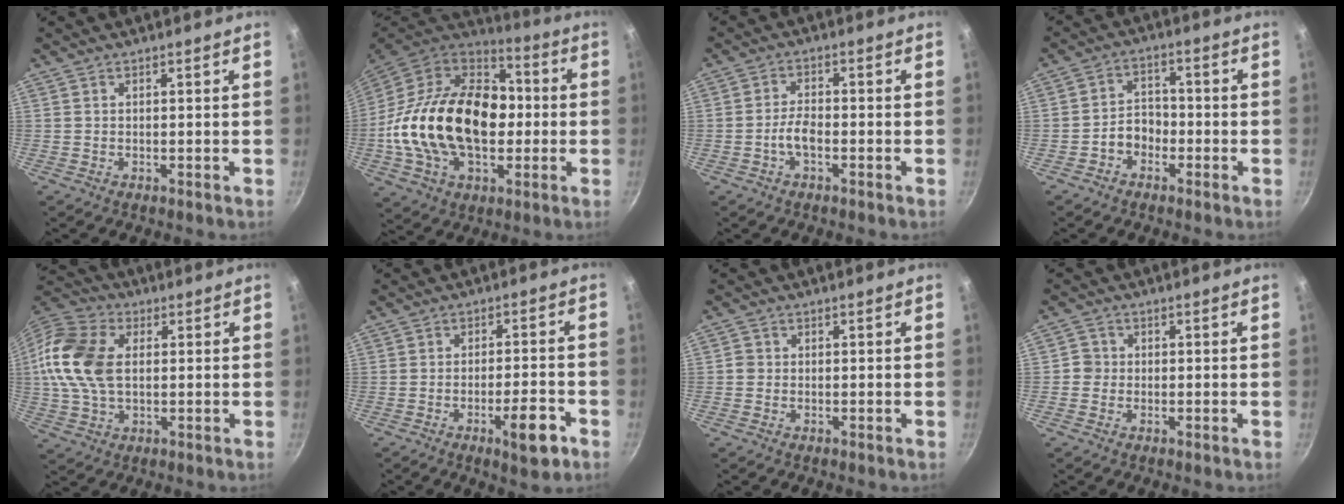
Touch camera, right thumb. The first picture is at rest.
{"total": 28.9, "force": [-1.7, 18.9, 21.9], "torque": [-0.368, 0.040, -0.034]}
{"total": 3.8, "force": [-1.6, 1.8, 3.0], "torque": [-0.054, 0.021, -0.033]}
{"total": 4.9, "force": [-2.2, 3.7, 2.4], "torque": [-0.015, 0.033, -0.042]}
{"total": 15.2, "force": [1.5, 9.9, 11.5], "torque": [-0.215, 0.017, 0.014]}
{"total": 7.8, "force": [-3.7, 2.1, 6.6], "torque": [-0.087, 0.024, -0.049]}
{"total": 1.5, "force": [-0.5, 1.4, 0.4], "torque": [-0.003, 0.005, -0.014]}
{"total": 2.5, "force": [-0.6, 2.4, 0.5], "torque": [0.008, 0.008, -0.018]}